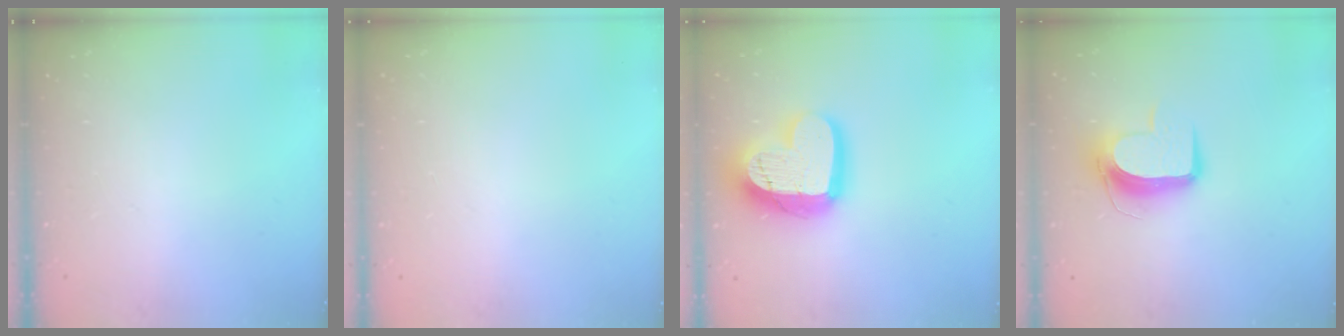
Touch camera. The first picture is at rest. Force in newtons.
{"total": 0.0}
{"total": 19.9, "press": 19.9, "slide": 1.5}
{"total": 11.1, "press": 11.0, "slide": 1.0}